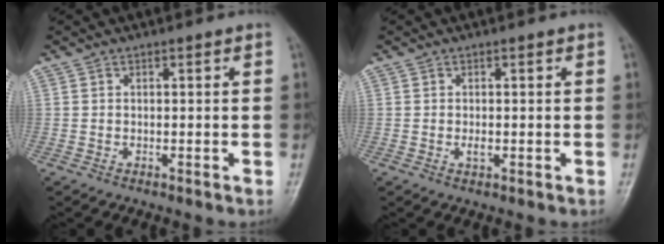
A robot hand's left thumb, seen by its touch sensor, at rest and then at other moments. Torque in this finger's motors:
{"motor_torque": [0.13, 0.28, 0.41, 0.01, 0.00]}